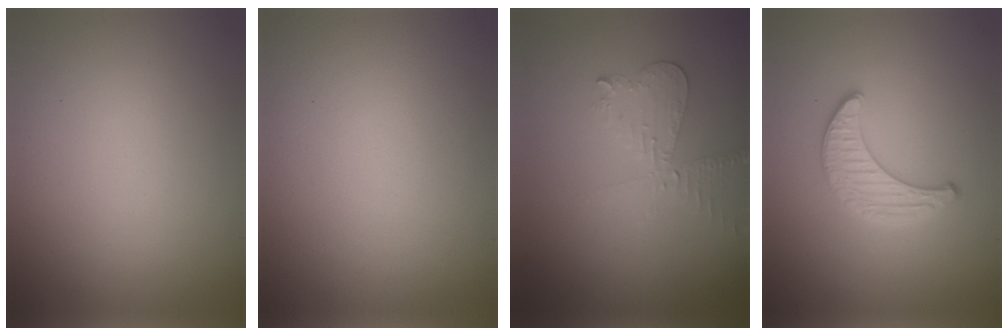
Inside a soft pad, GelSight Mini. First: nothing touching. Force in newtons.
{"total": 0.0}
{"total": 2.8, "press": 2.6, "slide": 0.9}
{"total": 2.0, "press": 2.0, "slide": 0.1}